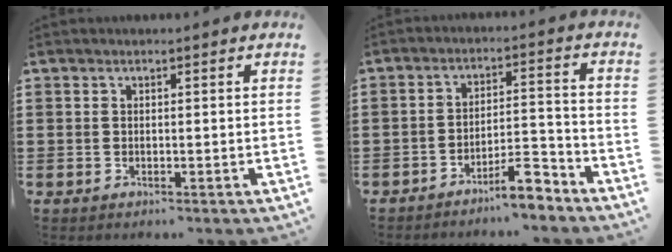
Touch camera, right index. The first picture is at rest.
{"total": 7.0, "force": [-5.9, 1.4, 3.6], "torque": [-0.055, 0.012, -0.108]}